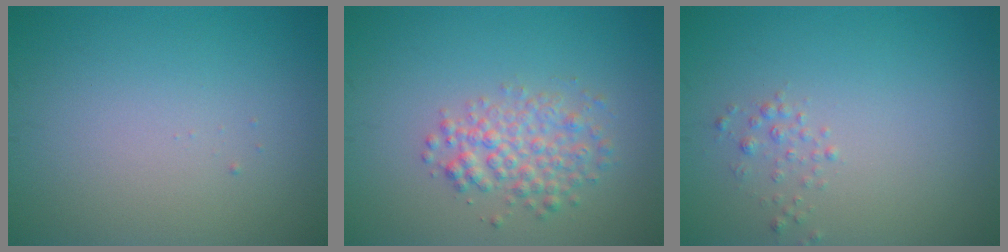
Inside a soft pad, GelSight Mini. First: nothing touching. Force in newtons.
{"total": 3.2, "press": 3.2, "slide": 0.2}
{"total": 0.9, "press": 0.9, "slide": 0.0}